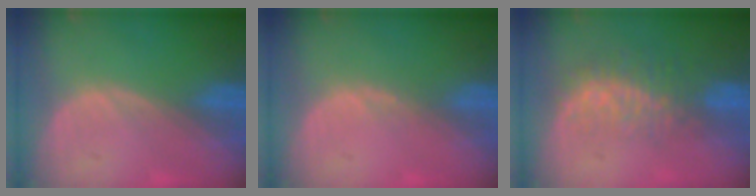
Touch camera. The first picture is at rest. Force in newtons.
{"total": 0.6, "press": 0.5, "slide": 0.3}
{"total": 8.3, "press": 6.9, "slide": 4.5}